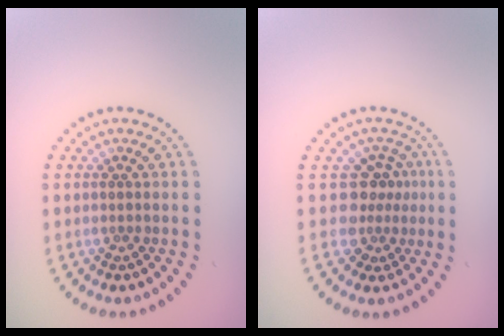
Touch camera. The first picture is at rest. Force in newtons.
{"total": 2.9, "press": 2.1, "slide": 2.0}